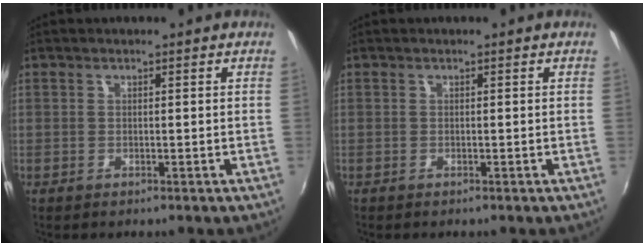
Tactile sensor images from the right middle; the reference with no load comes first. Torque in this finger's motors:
{"motor_torque": [-0.27, -0.12, -0.04, -0.01]}